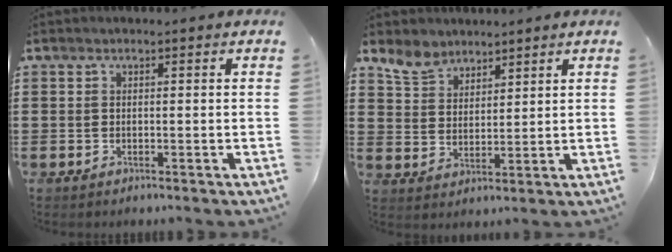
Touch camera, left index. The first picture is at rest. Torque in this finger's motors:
{"motor_torque": [0.72, -0.66, 0.11, 0.05]}